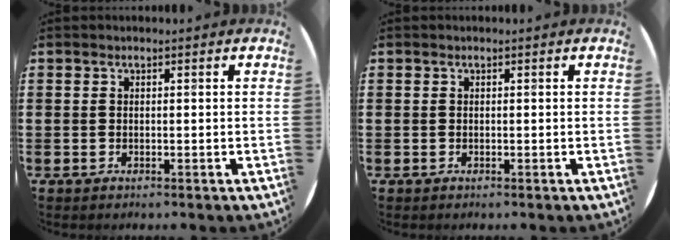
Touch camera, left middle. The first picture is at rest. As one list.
[{"total": 0.0}]